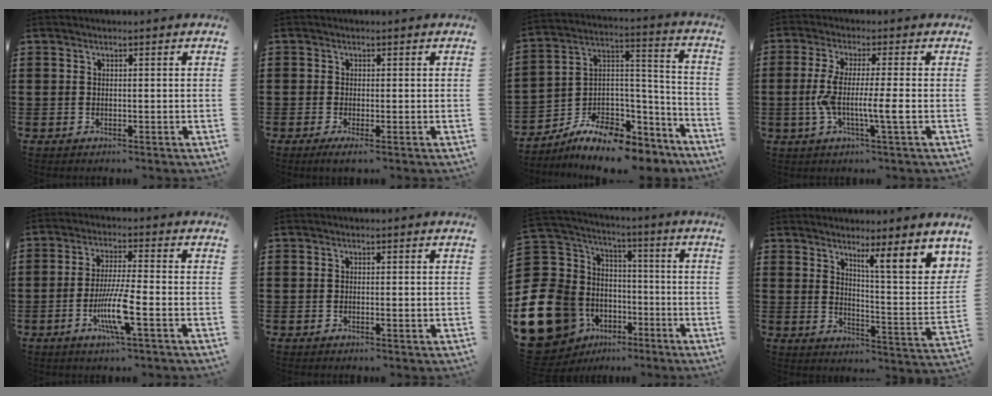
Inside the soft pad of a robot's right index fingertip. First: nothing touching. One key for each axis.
{"total": 0.9, "fx": -0.6, "fy": -0.1, "fz": 0.7, "tx": -0.021, "ty": -0.009, "tz": -0.011}
{"total": 9.0, "fx": -7.6, "fy": 3.7, "fz": 3.1, "tx": -0.054, "ty": 0.023, "tz": -0.140}
{"total": 7.1, "fx": -1.6, "fy": 0.4, "fz": 6.9, "tx": -0.144, "ty": -0.012, "tz": -0.037}
{"total": 8.2, "fx": -3.0, "fy": 0.8, "fz": 7.5, "tx": -0.148, "ty": -0.014, "tz": -0.057}
{"total": 0.7, "fx": -0.1, "fy": 0.0, "fz": 0.7, "tx": -0.012, "ty": -0.003, "tz": -0.001}
{"total": 16.3, "fx": -7.4, "fy": 12.9, "fz": 6.6, "tx": -0.201, "ty": -0.003, "tz": -0.123}
{"total": 8.2, "fx": 5.3, "fy": 0.6, "fz": 6.2, "tx": -0.100, "ty": -0.033, "tz": 0.083}